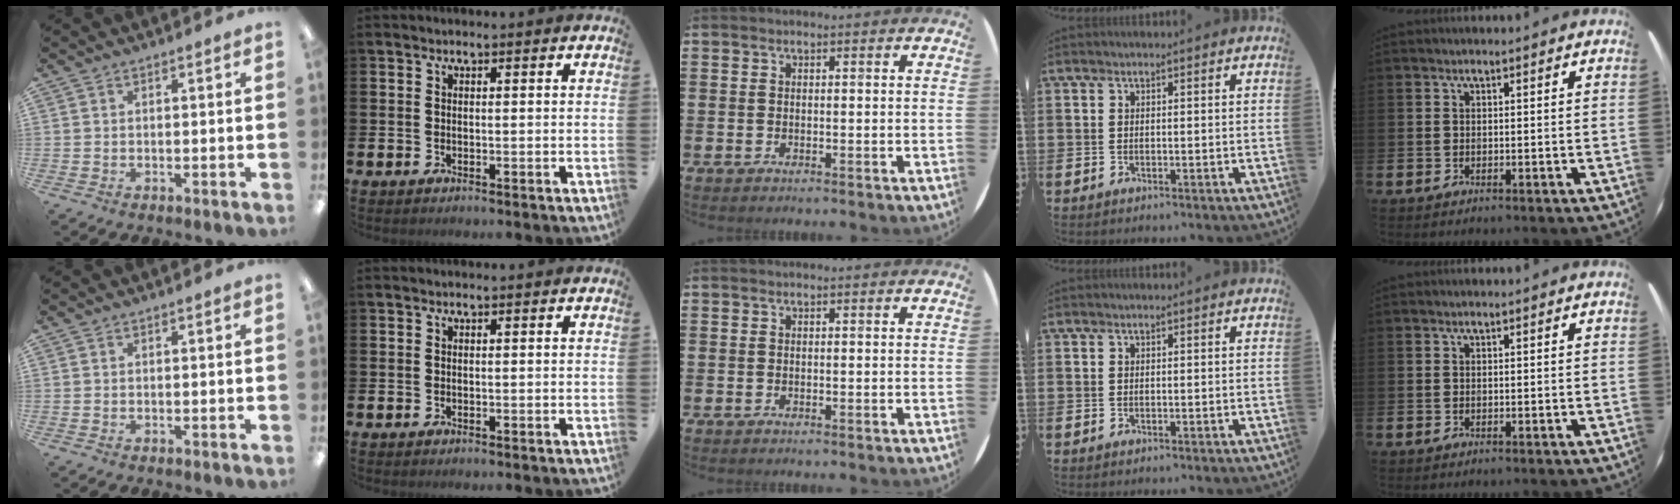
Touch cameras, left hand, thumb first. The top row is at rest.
{}